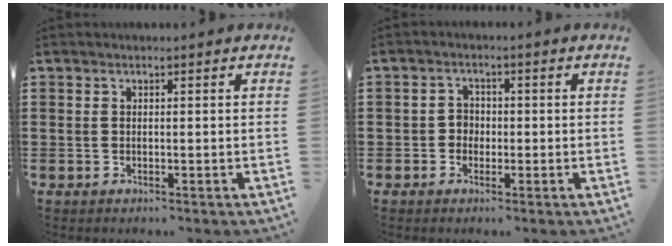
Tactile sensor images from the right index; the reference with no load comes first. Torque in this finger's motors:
{"motor_torque": [0.31, 0.27, 0.00, 0.00]}